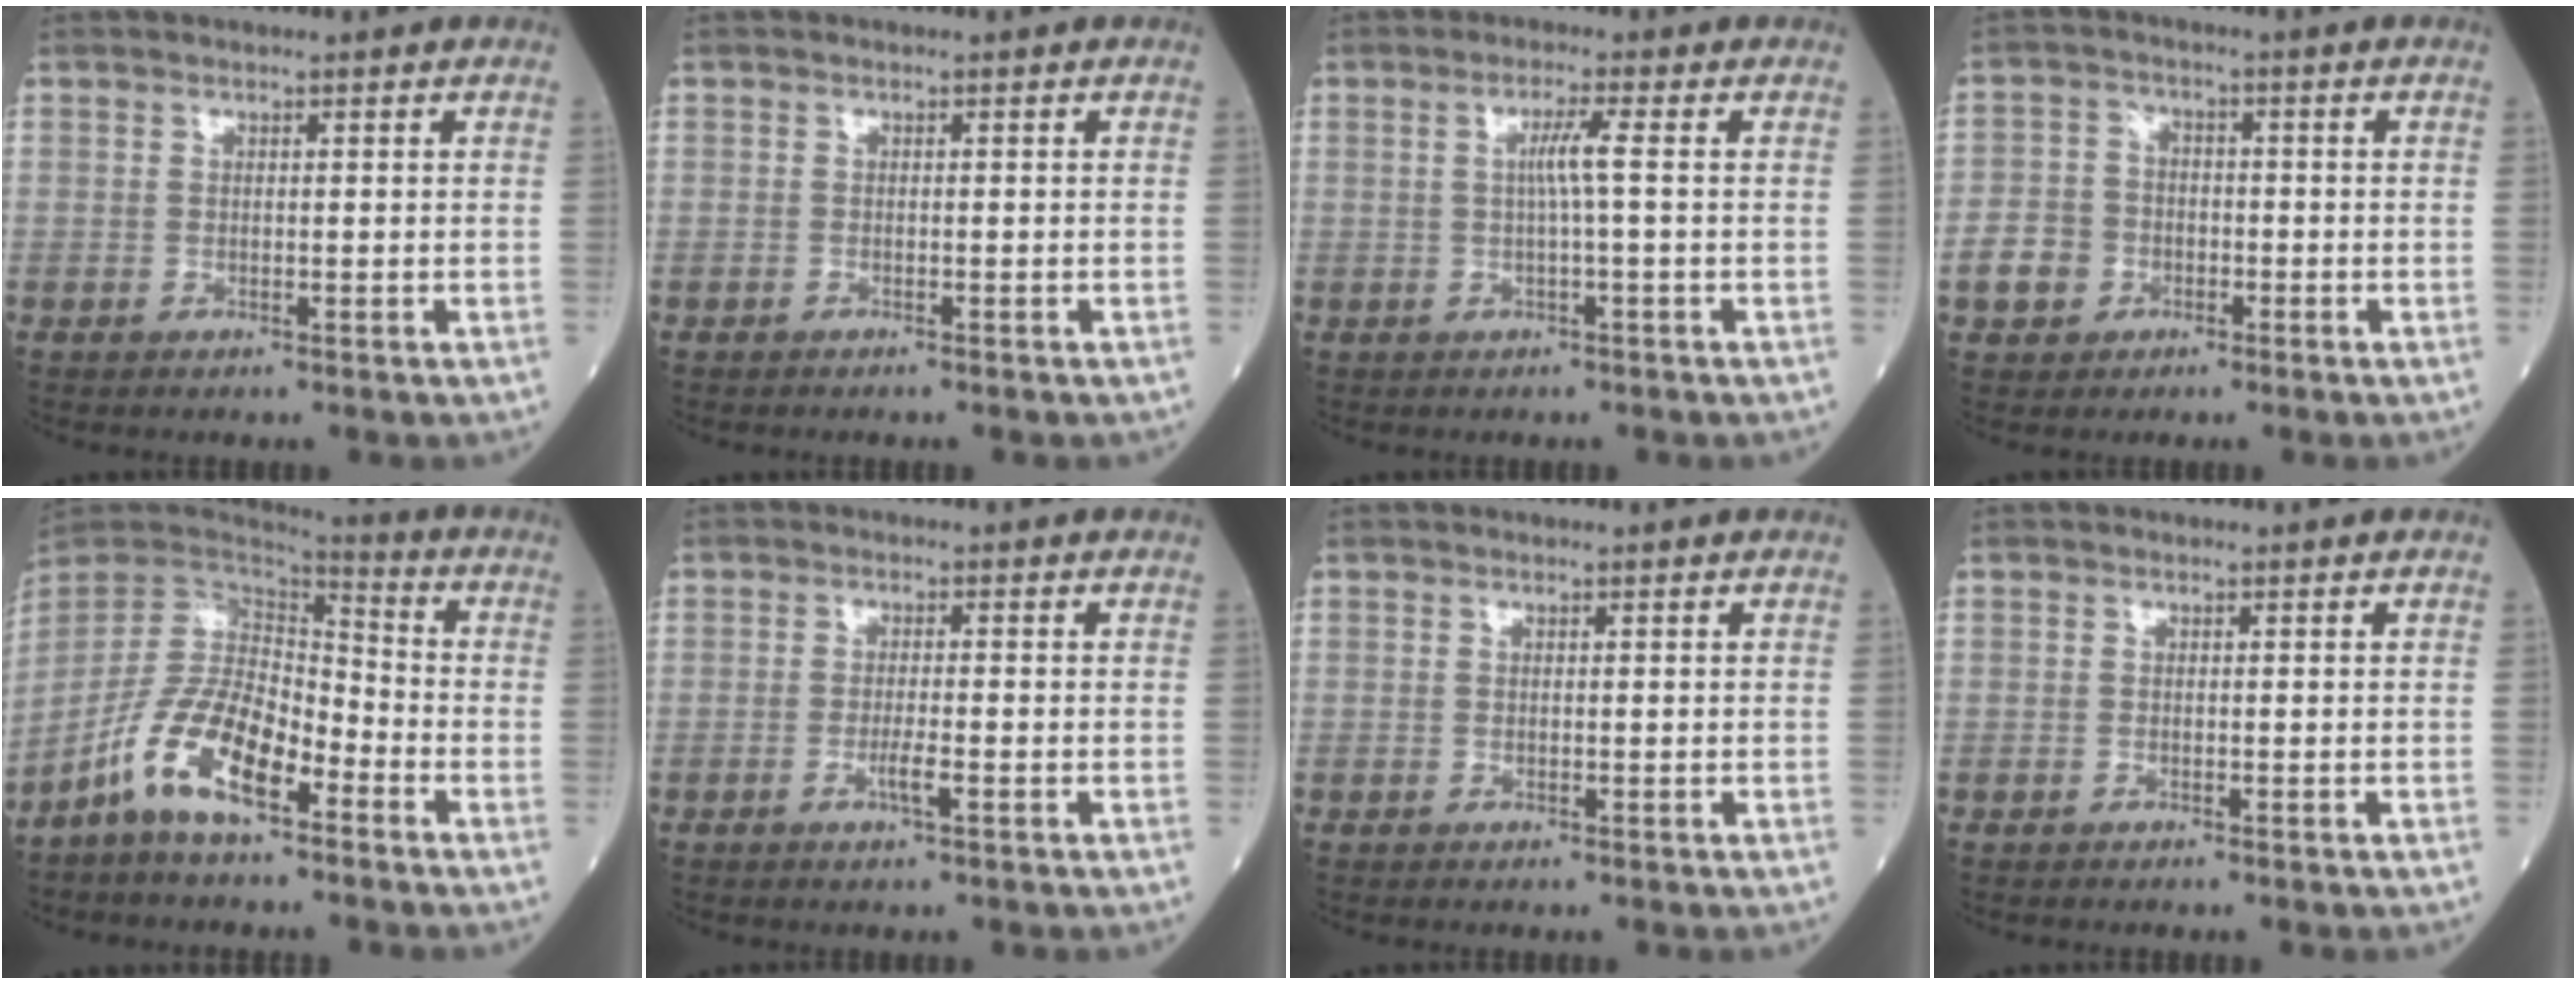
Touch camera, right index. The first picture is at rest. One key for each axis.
{"total": 1.0, "fx": -0.9, "fy": 0.2, "fz": 0.4, "tx": -0.009, "ty": -0.001, "tz": -0.011}
{"total": 2.9, "fx": 0.3, "fy": -0.7, "fz": 2.7, "tx": -0.052, "ty": 0.004, "tz": 0.007}
{"total": 5.6, "fx": -2.3, "fy": 4.8, "fz": 1.9, "tx": -0.046, "ty": 0.015, "tz": -0.037}
{"total": 12.0, "fx": -6.4, "fy": 4.5, "fz": 9.1, "tx": -0.188, "ty": 0.006, "tz": -0.124}
{"total": 2.1, "fx": -0.8, "fy": 0.0, "fz": 2.0, "tx": -0.036, "ty": -0.002, "tz": -0.014}
{"total": 0.0}
{"total": 0.0}